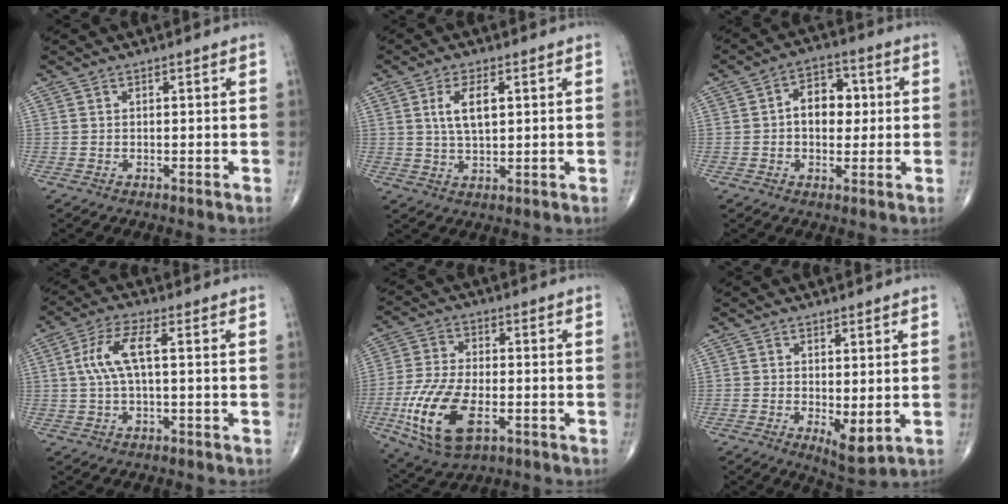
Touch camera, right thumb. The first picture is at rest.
{"total": 6.3, "force": [1.6, 2.8, 5.3], "torque": [-0.101, -0.004, 0.032]}
{"total": 8.4, "force": [0.6, 5.9, 6.1], "torque": [-0.061, 0.018, 0.002]}
{"total": 7.1, "force": [0.9, 2.2, 6.7], "torque": [-0.159, 0.020, 0.017]}
{"total": 15.4, "force": [-4.9, 7.7, 12.5], "torque": [-0.256, 0.003, -0.084]}
{"total": 4.8, "force": [-0.3, 1.8, 4.5], "torque": [-0.061, -0.016, 0.002]}